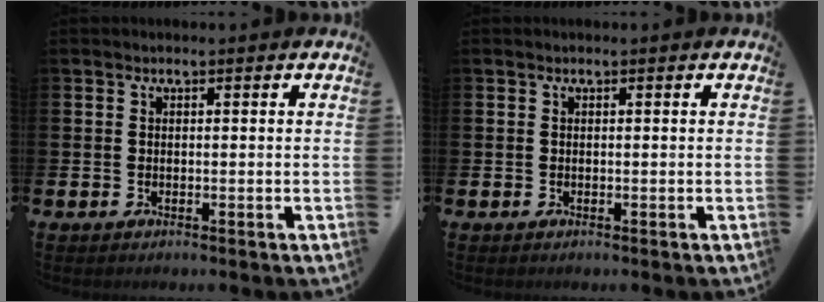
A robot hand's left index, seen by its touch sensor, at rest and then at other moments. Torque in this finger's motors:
{"motor_torque": [-0.08, 0.02, 0.00, 0.01]}